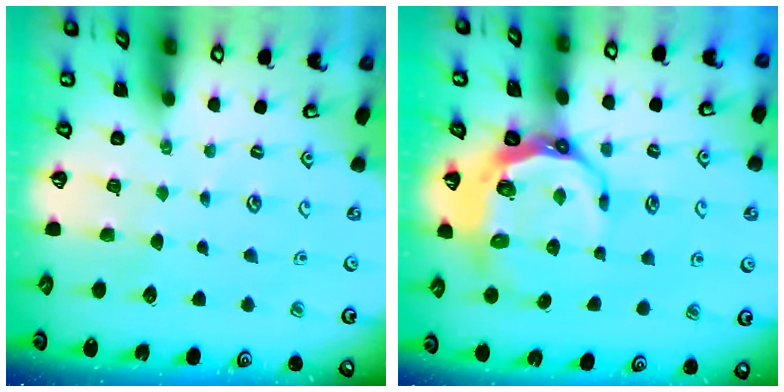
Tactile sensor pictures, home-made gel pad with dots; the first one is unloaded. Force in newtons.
{"total": 8.6, "press": 7.8, "slide": 3.5}